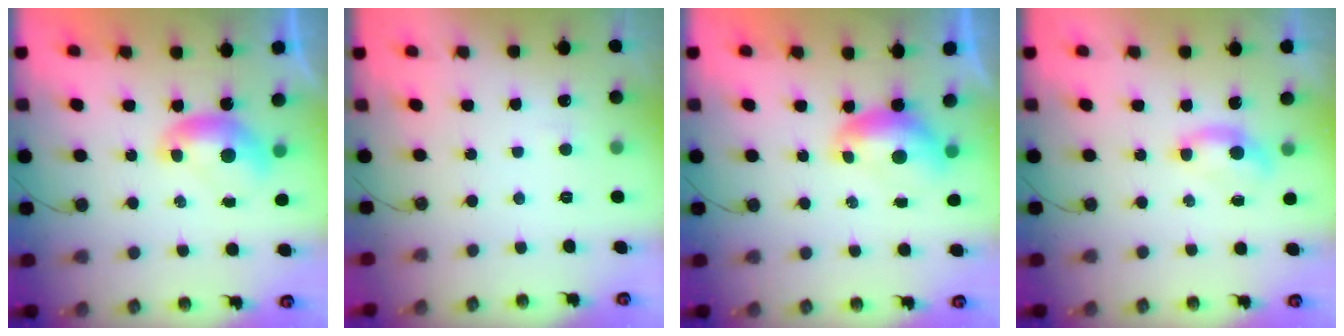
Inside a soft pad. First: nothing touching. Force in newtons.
{"total": 2.6, "press": 2.5, "slide": 0.4}
{"total": 0.8, "press": 0.6, "slide": 0.4}
{"total": 0.7, "press": 0.5, "slide": 0.5}